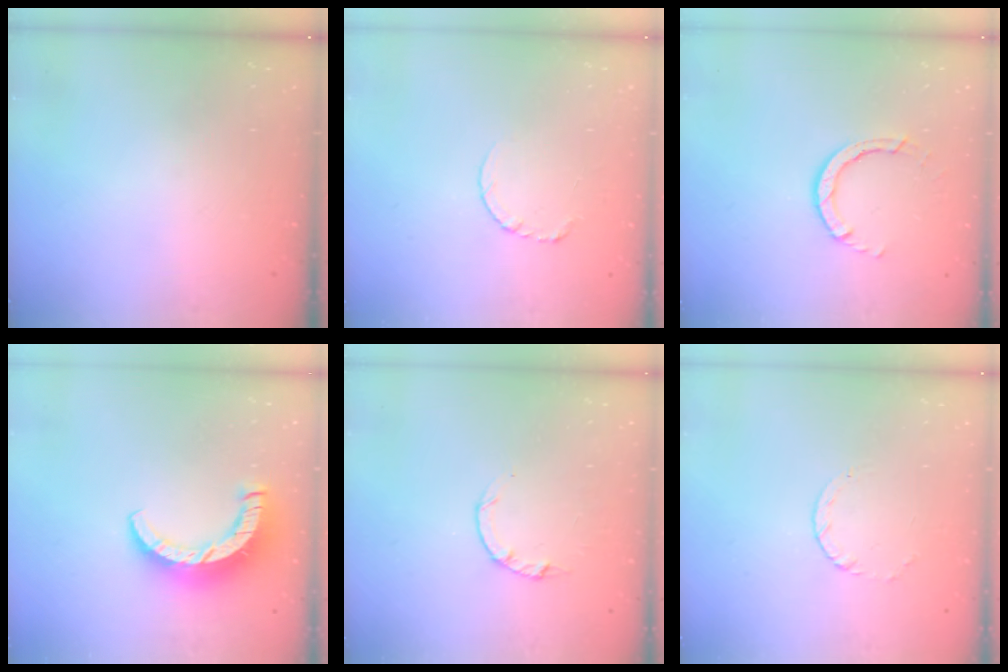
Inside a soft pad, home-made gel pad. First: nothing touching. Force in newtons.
{"total": 3.9, "press": 3.9, "slide": 0.3}
{"total": 3.7, "press": 3.7, "slide": 0.4}
{"total": 10.4, "press": 10.4, "slide": 1.1}
{"total": 2.2, "press": 2.1, "slide": 0.4}
{"total": 2.4, "press": 2.4, "slide": 0.3}